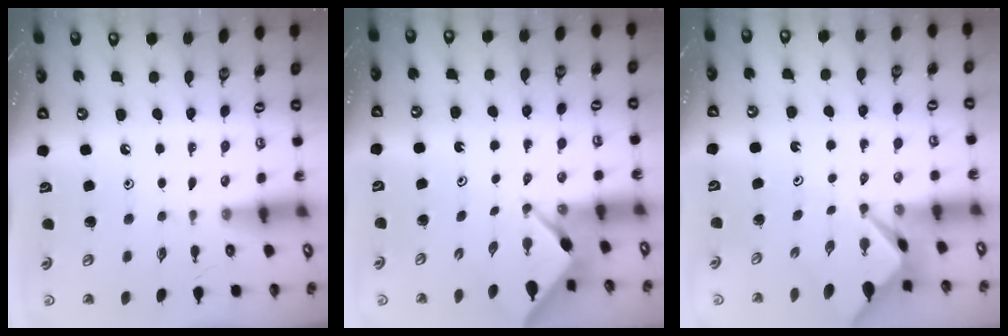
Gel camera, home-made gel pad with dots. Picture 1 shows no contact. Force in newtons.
{"total": 3.2, "press": 3.2, "slide": 0.4}
{"total": 2.6, "press": 2.6, "slide": 0.3}